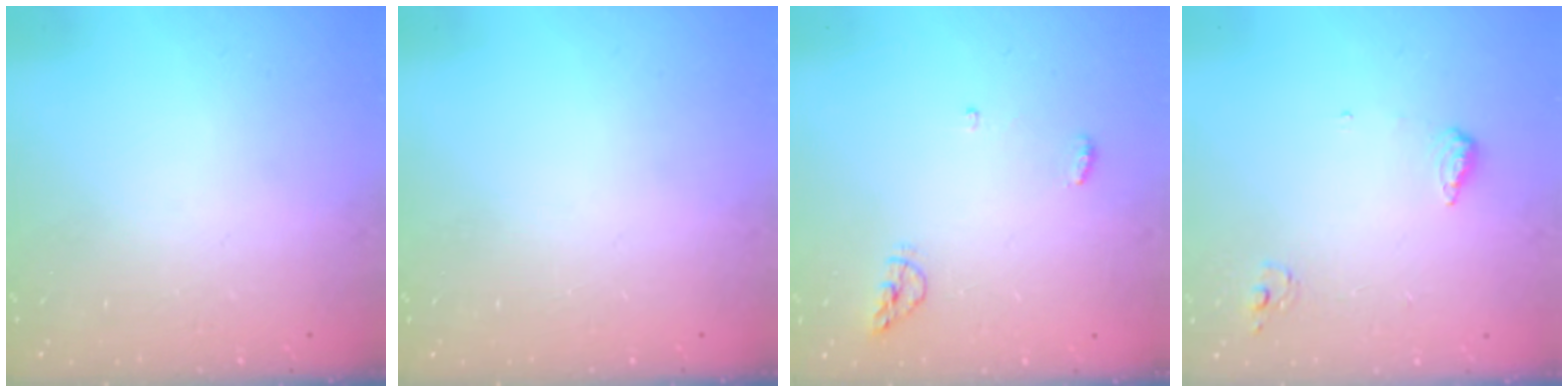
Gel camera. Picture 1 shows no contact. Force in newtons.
{"total": 0.0}
{"total": 4.1, "press": 3.9, "slide": 1.3}
{"total": 6.3, "press": 6.1, "slide": 1.6}